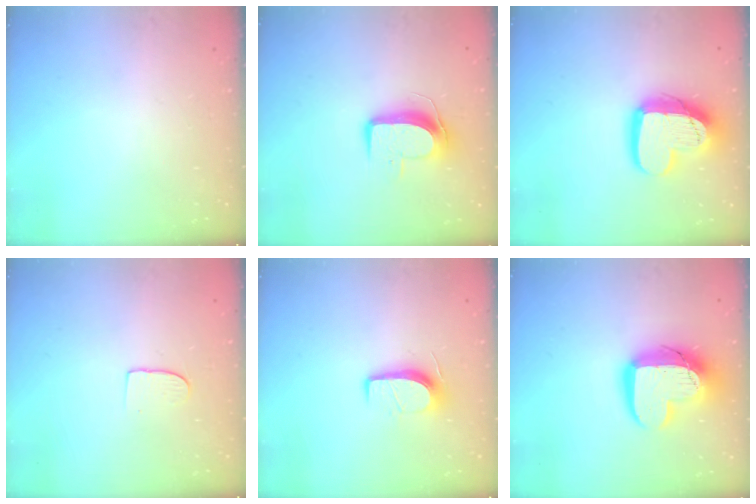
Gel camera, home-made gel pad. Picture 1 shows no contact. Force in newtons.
{"total": 9.2, "press": 9.2, "slide": 0.7}
{"total": 16.0, "press": 16.0, "slide": 1.4}
{"total": 6.8, "press": 6.8, "slide": 0.5}
{"total": 8.0, "press": 7.9, "slide": 1.0}
{"total": 16.1, "press": 16.1, "slide": 1.1}